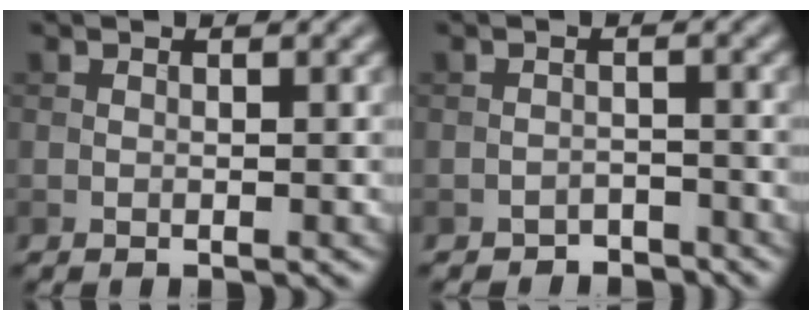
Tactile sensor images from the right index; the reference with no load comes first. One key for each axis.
{"total": 1.8, "fx": -1.7, "fy": 0.6, "fz": 0.1, "tx": 0.005, "ty": 0.007, "tz": -0.028}